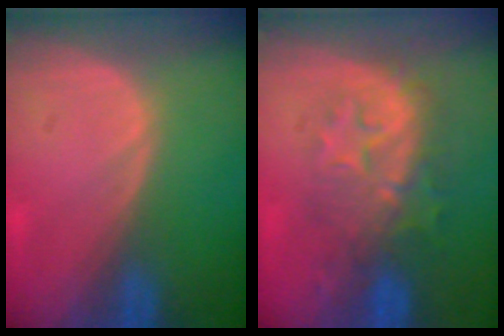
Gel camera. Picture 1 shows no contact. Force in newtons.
{"total": 8.2, "press": 8.1, "slide": 1.1}